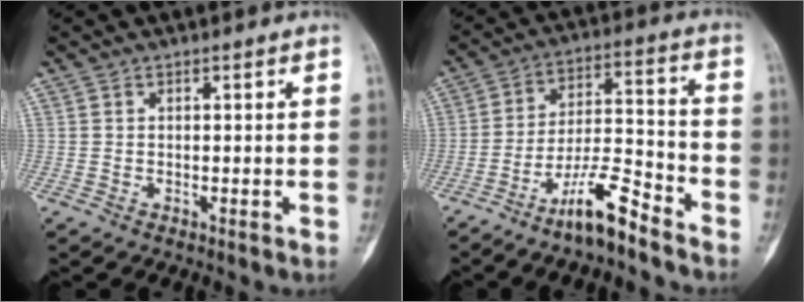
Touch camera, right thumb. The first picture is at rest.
{"total": 10.3, "force": [-7.8, 1.9, 6.5], "torque": [-0.119, 0.070, -0.143]}